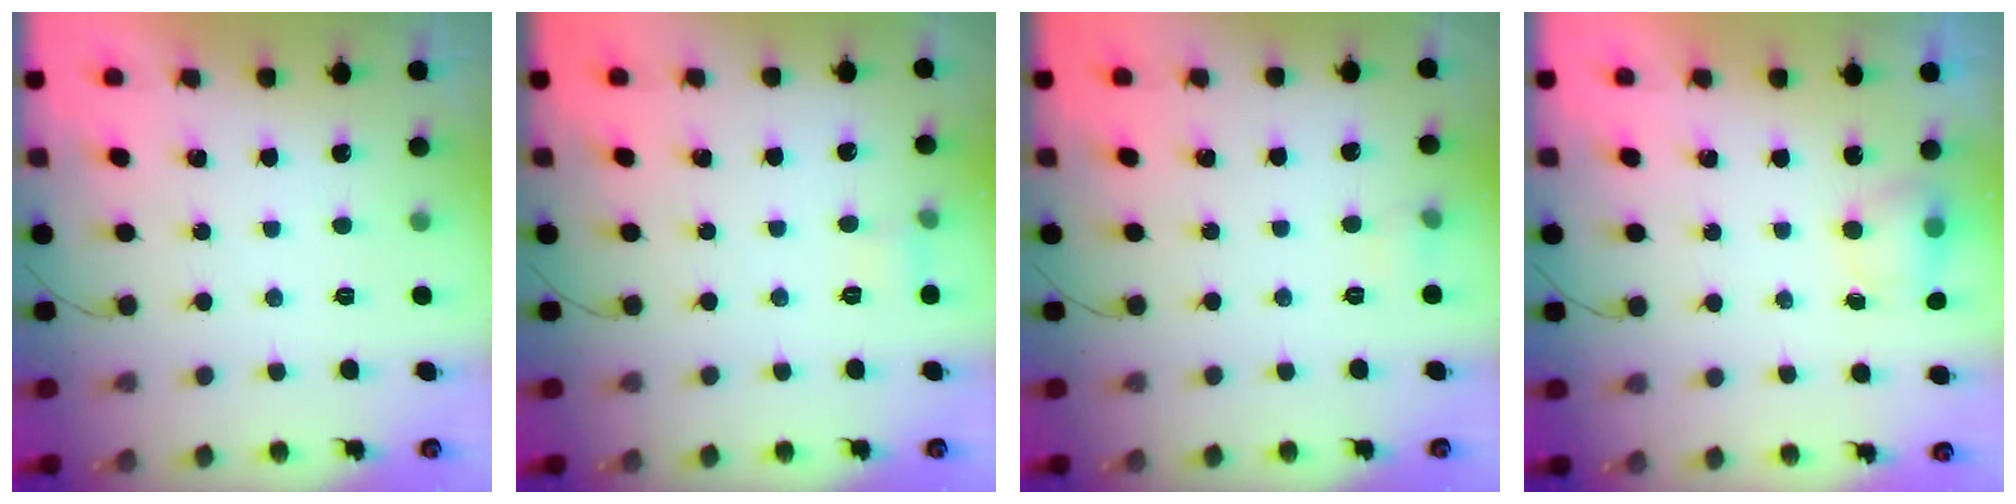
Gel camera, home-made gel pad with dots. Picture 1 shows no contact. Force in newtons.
{"total": 4.8, "press": 4.5, "slide": 1.6}
{"total": 4.3, "press": 4.1, "slide": 1.3}
{"total": 4.7, "press": 4.6, "slide": 1.0}